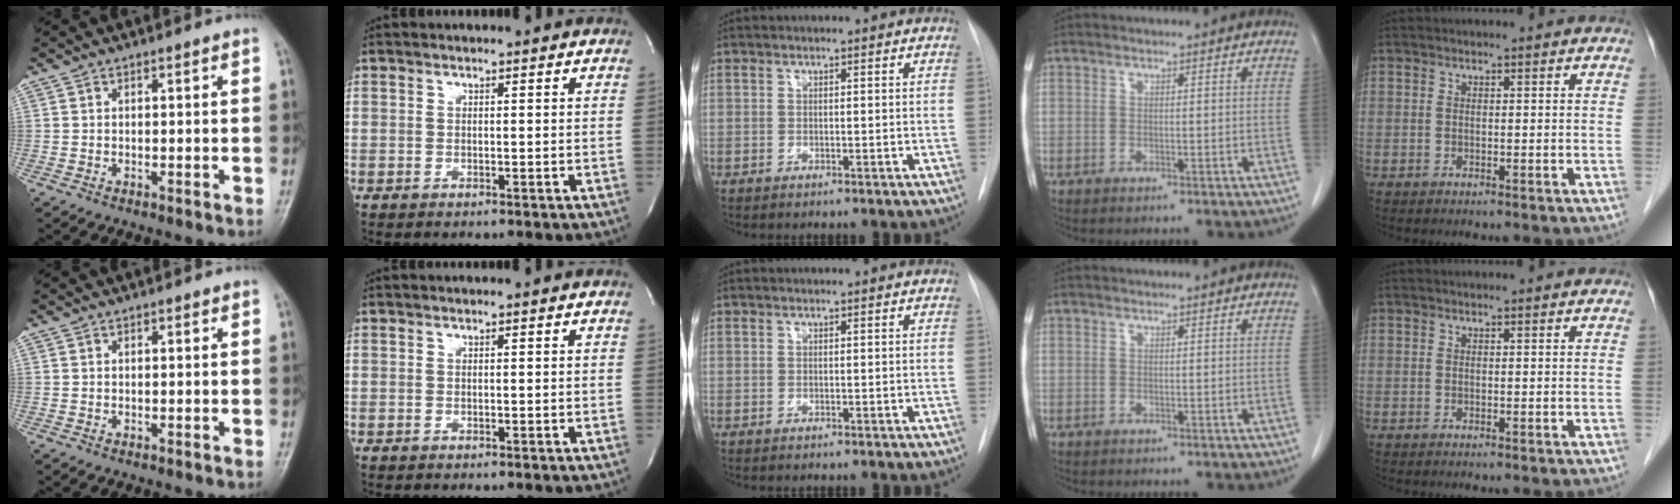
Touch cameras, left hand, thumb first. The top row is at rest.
{}